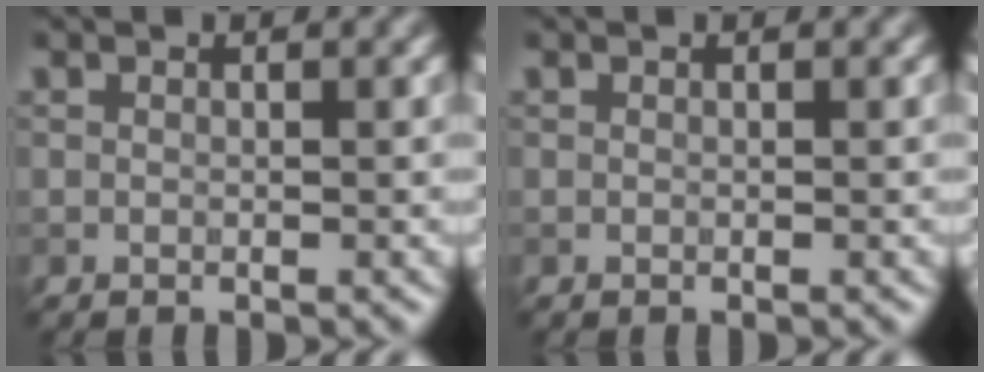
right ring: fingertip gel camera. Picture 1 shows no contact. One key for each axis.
{"total": 0.0}